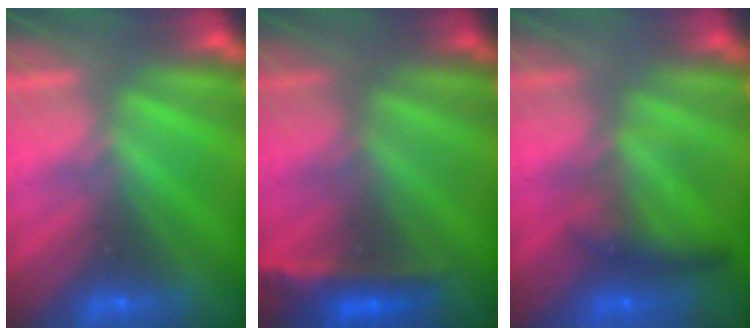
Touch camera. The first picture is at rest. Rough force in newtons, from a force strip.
{"total": 2.4}
{"total": 8.7}